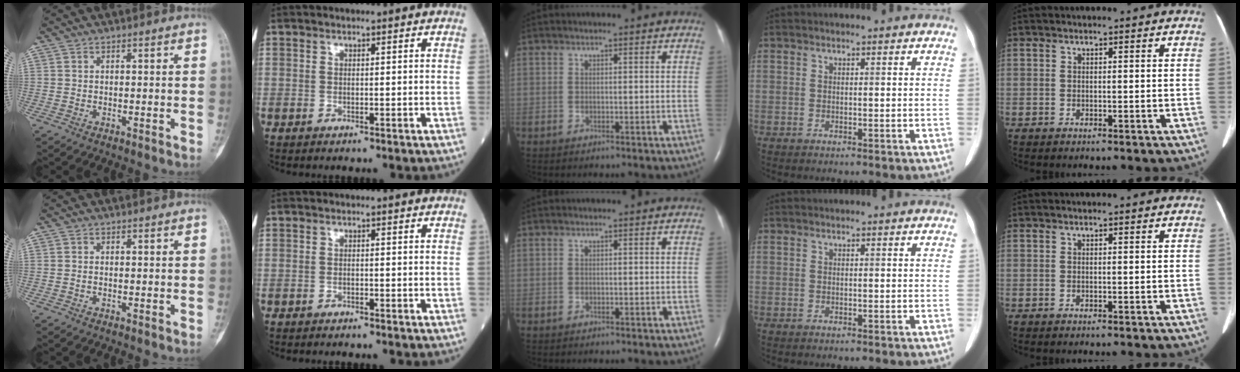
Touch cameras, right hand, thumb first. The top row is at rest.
{}